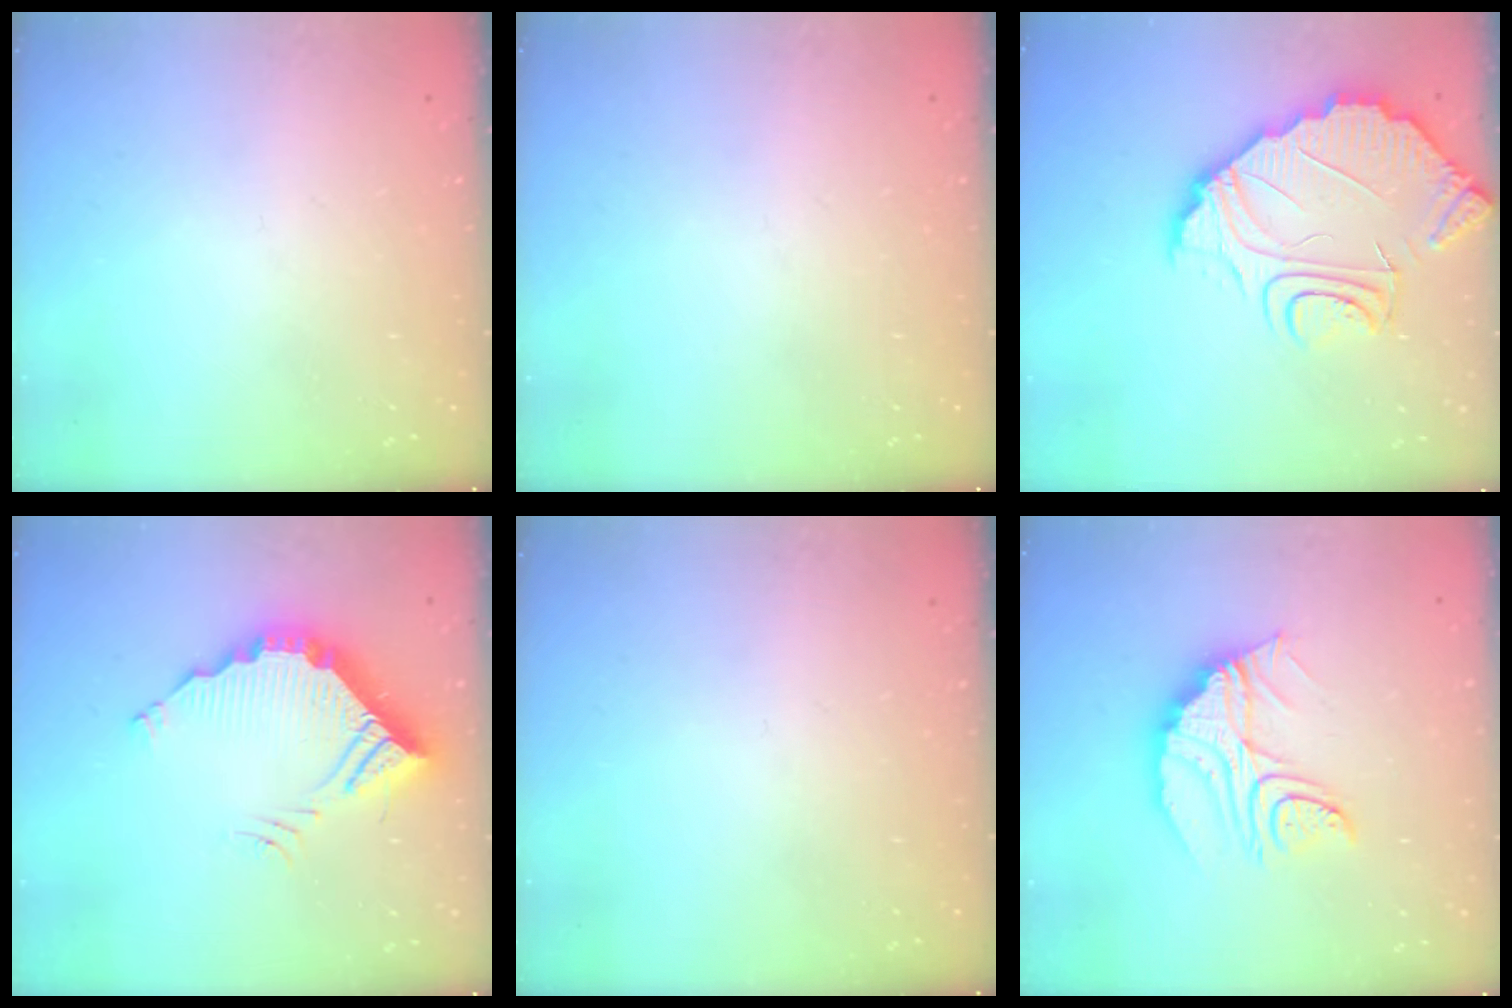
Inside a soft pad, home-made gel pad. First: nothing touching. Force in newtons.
{"total": 0.0}
{"total": 10.0, "press": 9.9, "slide": 1.0}
{"total": 14.9, "press": 14.9, "slide": 0.3}
{"total": 0.0}
{"total": 13.6, "press": 13.6, "slide": 1.2}